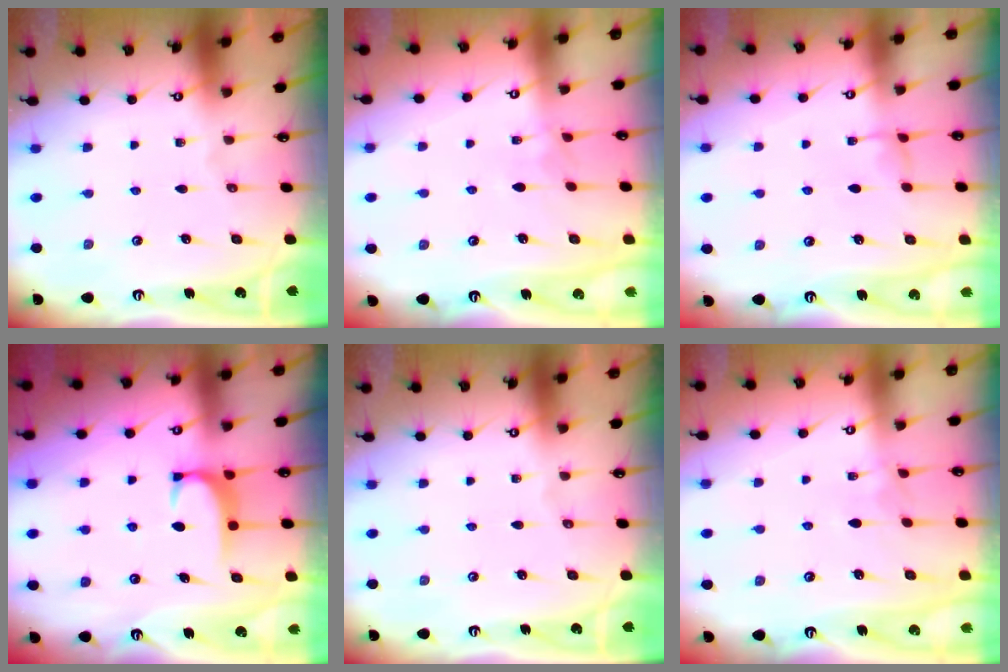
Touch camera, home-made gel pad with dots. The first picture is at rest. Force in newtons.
{"total": 2.5, "press": 2.5, "slide": 0.4}
{"total": 2.1, "press": 2.1, "slide": 0.3}
{"total": 1.8, "press": 1.7, "slide": 0.5}
{"total": 0.0}
{"total": 2.5, "press": 2.5, "slide": 0.4}